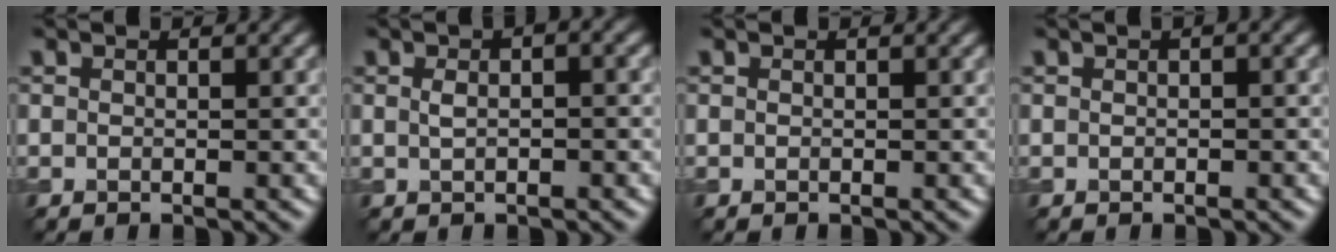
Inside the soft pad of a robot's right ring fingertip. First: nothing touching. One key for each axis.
{"total": 2.3, "fx": 0.6, "fy": 0.9, "fz": 2.1, "tx": -0.034, "ty": 0.007, "tz": 0.008}
{"total": 0.0}
{"total": 0.8, "fx": 0.3, "fy": 0.2, "fz": 0.8, "tx": -0.013, "ty": 0.004, "tz": 0.003}